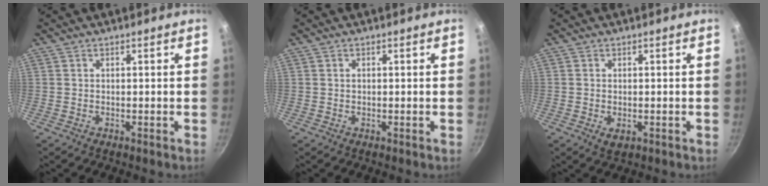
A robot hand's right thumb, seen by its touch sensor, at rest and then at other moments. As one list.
[{"total": 0.6, "force": [0.1, 0.5, 0.3], "torque": [-0.004, 0.003, 0.002]}, {"total": 2.4, "force": [-0.5, 1.5, 1.9], "torque": [-0.031, -0.007, -0.006]}]